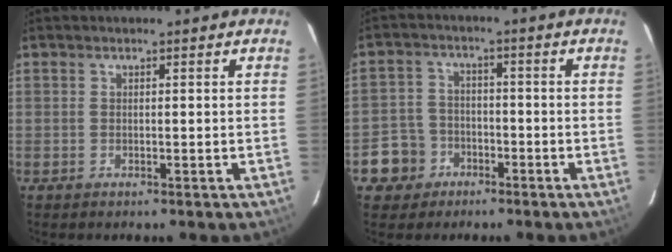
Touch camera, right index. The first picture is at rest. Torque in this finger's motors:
{"motor_torque": [0.04, -0.10, -0.39, -0.20]}